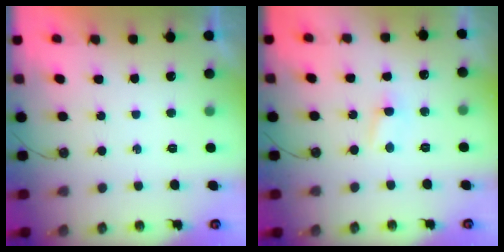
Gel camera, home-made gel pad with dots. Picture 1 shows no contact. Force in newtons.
{"total": 2.8, "press": 2.8, "slide": 0.3}